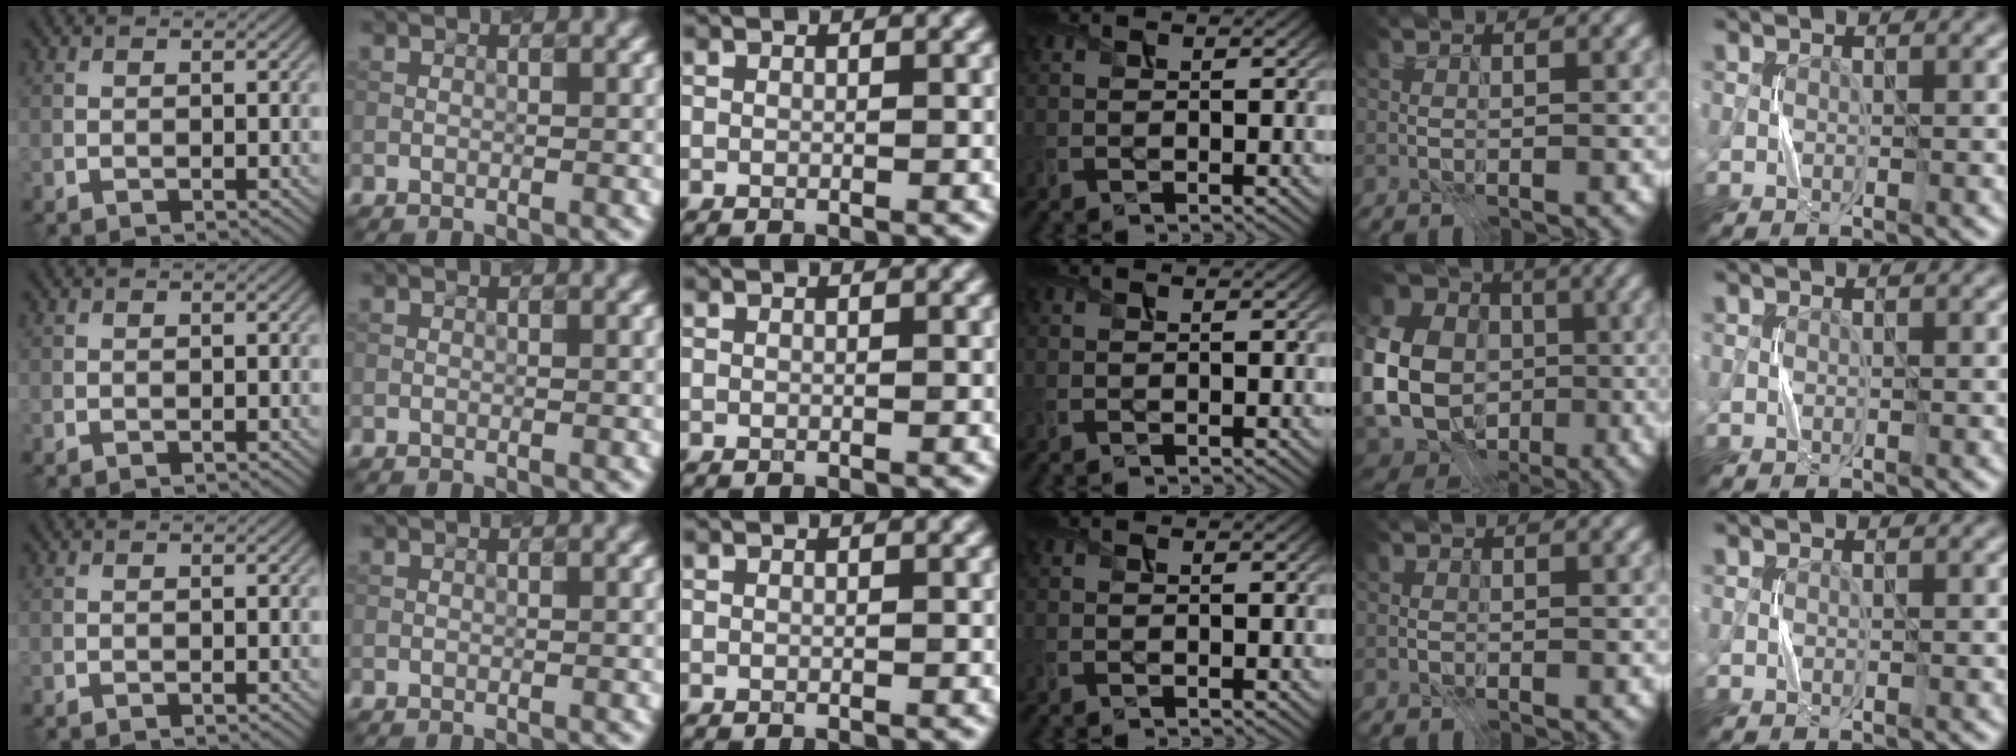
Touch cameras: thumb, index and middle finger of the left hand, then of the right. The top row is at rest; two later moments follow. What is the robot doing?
{"motion": "press", "object": "sticker"}